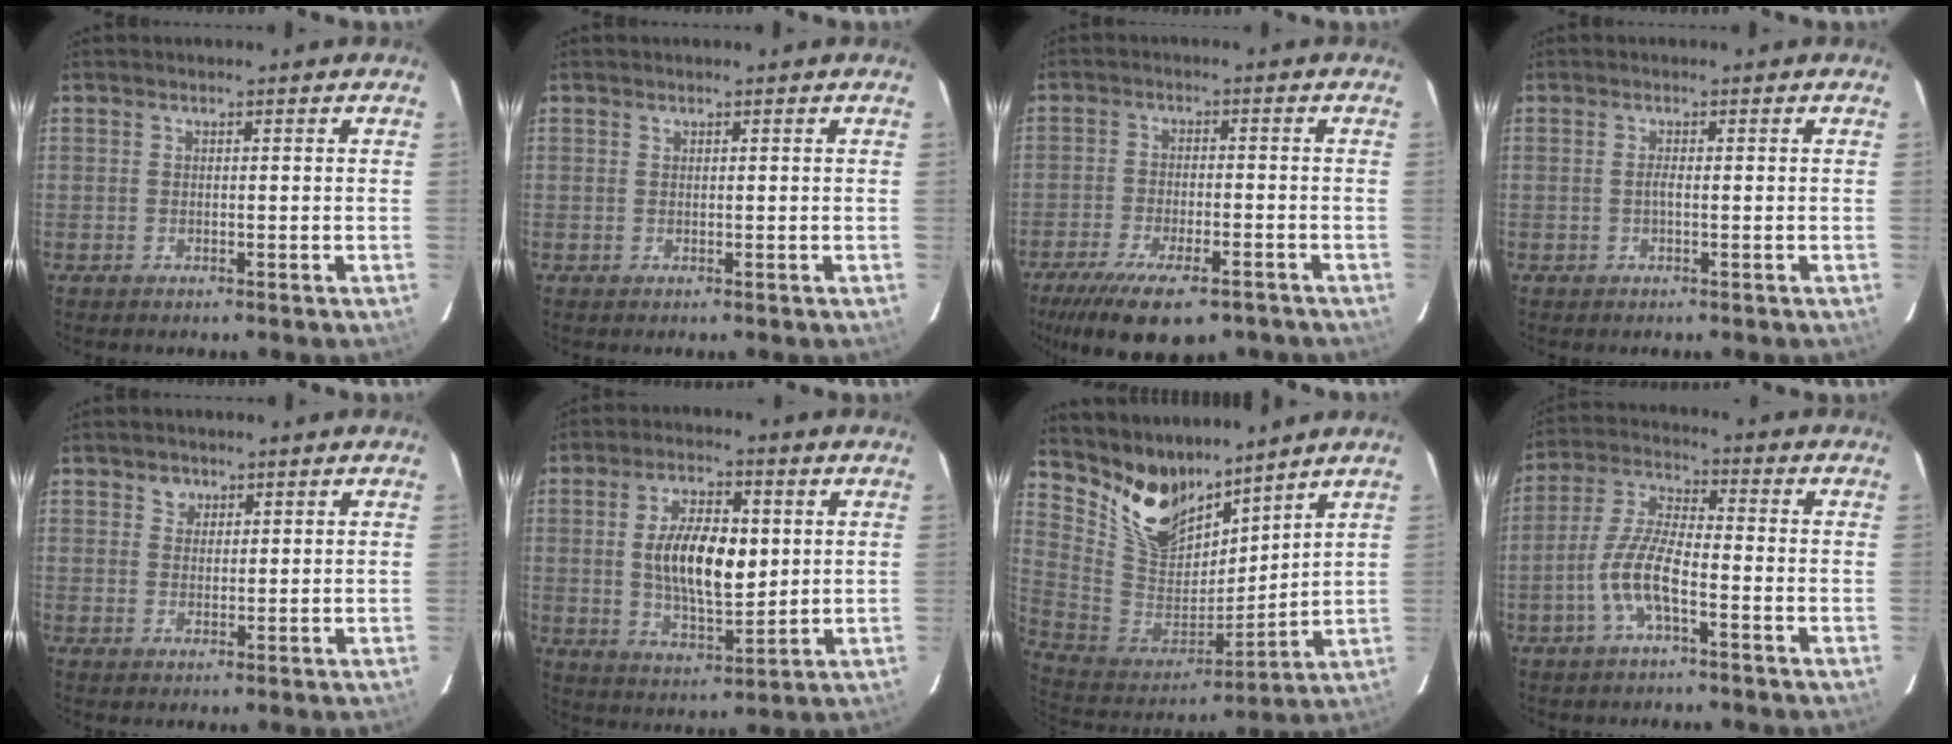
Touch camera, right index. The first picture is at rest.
{"total": 0.0}
{"total": 15.8, "force": [-11.3, 5.4, 9.7], "torque": [-0.202, -0.043, -0.175]}
{"total": 0.8, "force": [-0.2, 0.0, 0.7], "torque": [-0.014, 0.001, -0.006]}
{"total": 2.3, "force": [1.3, 1.9, 0.2], "torque": [0.006, 0.010, 0.022]}
{"total": 12.3, "force": [1.5, 5.5, 10.8], "torque": [-0.198, 0.003, 0.034]}
{"total": 16.0, "force": [12.4, 8.3, 5.8], "torque": [-0.136, 0.000, 0.248]}
{"total": 11.2, "force": [-4.7, 2.9, 9.8], "torque": [-0.213, 0.000, -0.093]}